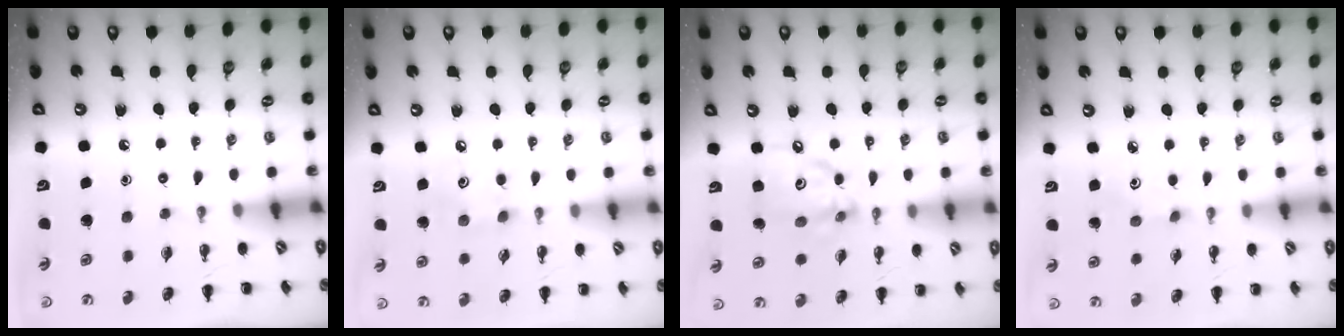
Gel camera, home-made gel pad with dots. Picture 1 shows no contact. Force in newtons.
{"total": 3.8, "press": 3.7, "slide": 0.8}
{"total": 9.8, "press": 9.7, "slide": 1.4}
{"total": 1.4, "press": 1.3, "slide": 0.4}